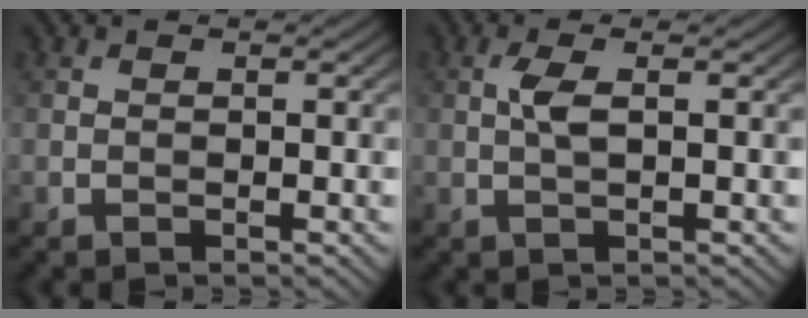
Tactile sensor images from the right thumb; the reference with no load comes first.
{"total": 2.3, "force": [0.4, 0.6, 2.2], "torque": [-0.054, 0.007, 0.006]}